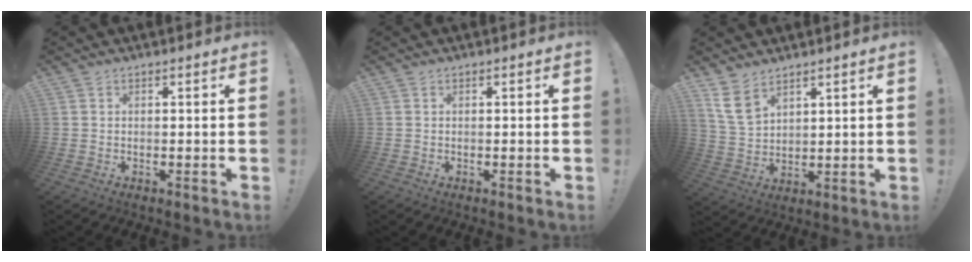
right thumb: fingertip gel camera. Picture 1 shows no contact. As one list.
[{"total": 0.0}, {"total": 8.1, "force": [5.7, 4.1, 4.0], "torque": [-0.072, -0.025, 0.113]}]